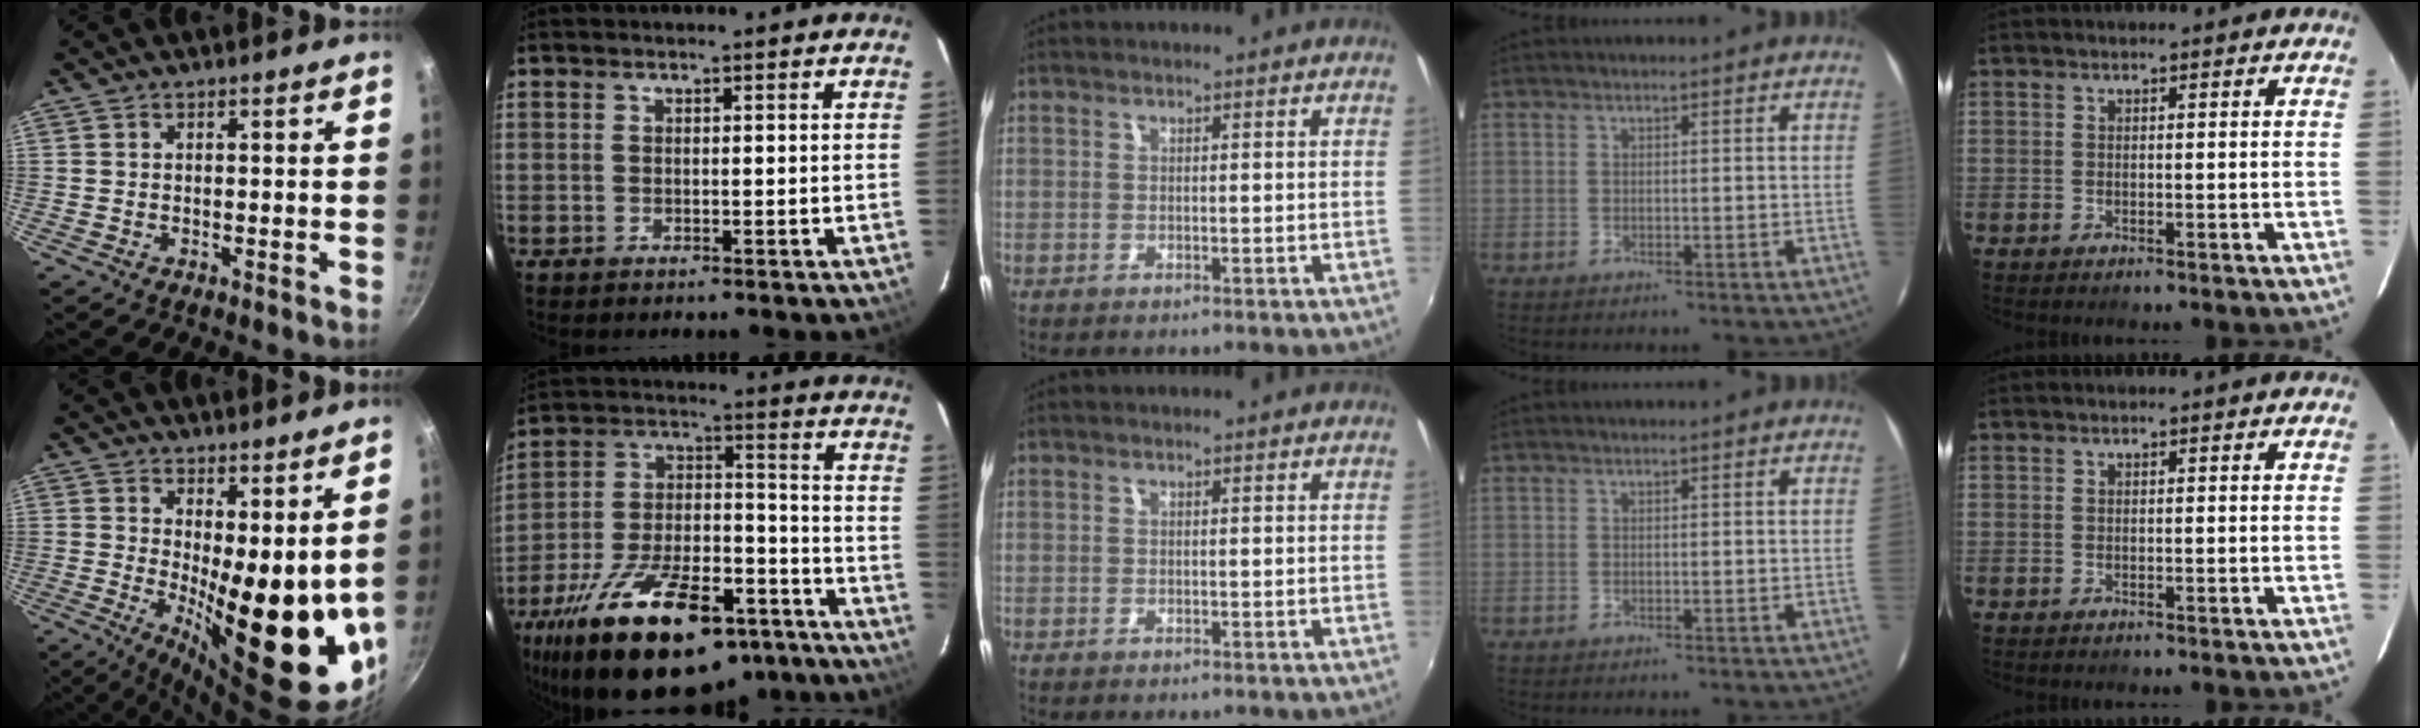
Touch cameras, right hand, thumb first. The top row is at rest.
{"thumb": {"total": 18.5, "force": [2.0, 6.9, 17.0], "torque": [-0.199, -0.047, 0.045]}, "index": {"total": 30.6, "force": [-21.8, 12.6, 17.4], "torque": [-0.316, 0.002, -0.314]}}